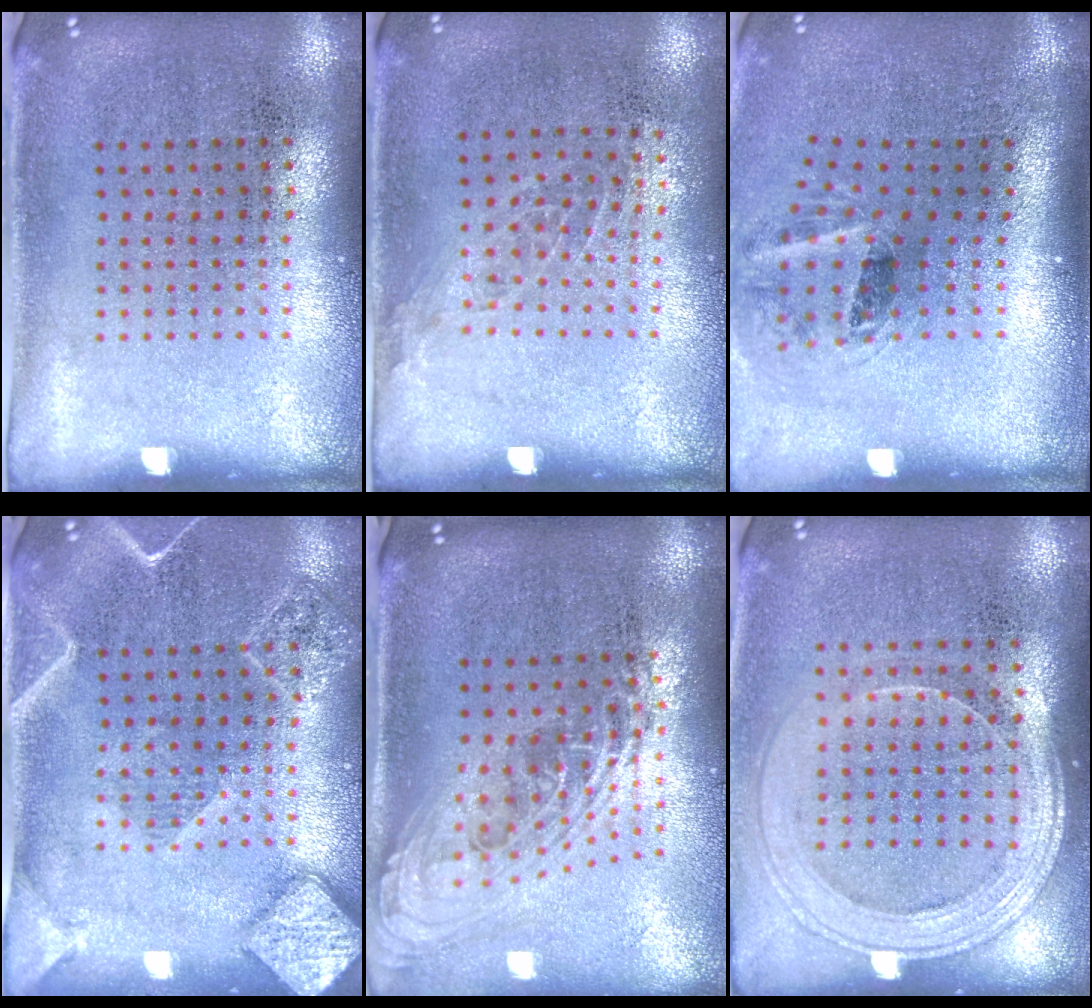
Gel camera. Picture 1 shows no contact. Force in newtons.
{"total": 0.9, "press": 0.7, "slide": 0.6}
{"total": 1.5, "press": 1.1, "slide": 1.1}
{"total": 2.4, "press": 2.2, "slide": 0.9}
{"total": 2.2, "press": 1.6, "slide": 1.5}
{"total": 1.8, "press": 1.6, "slide": 0.7}